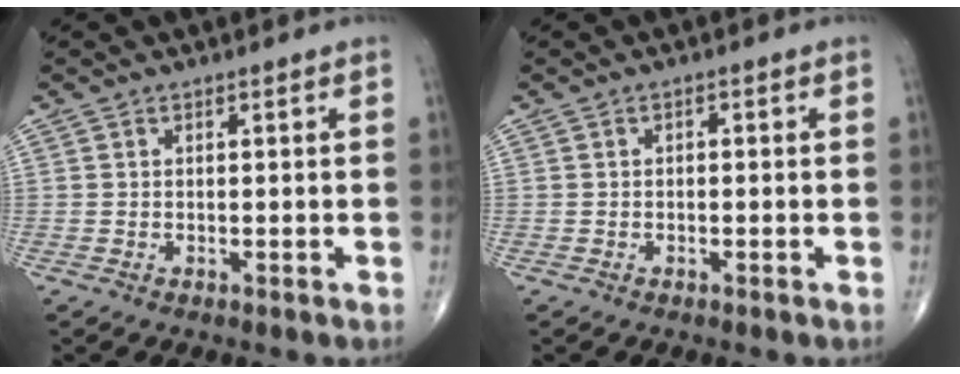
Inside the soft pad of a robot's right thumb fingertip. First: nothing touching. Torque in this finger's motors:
{"motor_torque": [-0.23, 0.08, 0.08, 0.14, 0.03]}